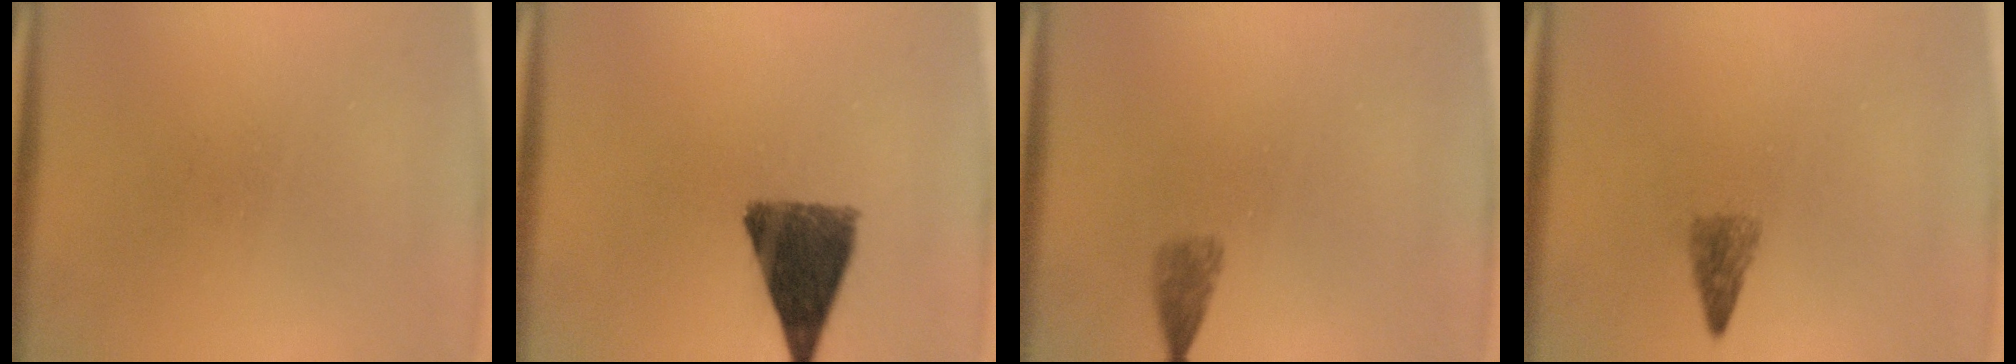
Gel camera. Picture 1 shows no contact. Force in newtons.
{"total": 10.4}
{"total": 1.8}
{"total": 2.2}